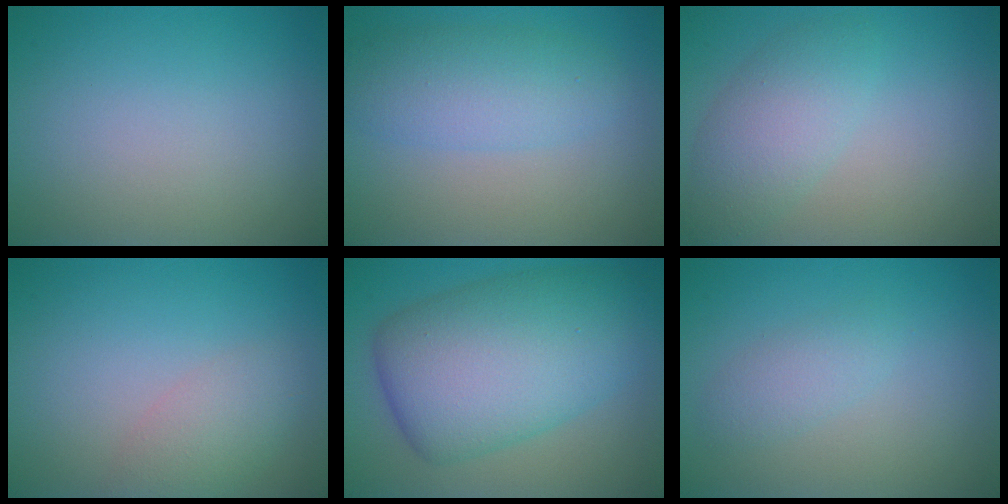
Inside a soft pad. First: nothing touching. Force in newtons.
{"total": 4.3, "press": 4.3, "slide": 0.1}
{"total": 3.7, "press": 3.7, "slide": 0.2}
{"total": 2.7, "press": 2.7, "slide": 0.2}
{"total": 10.9, "press": 10.9, "slide": 0.1}
{"total": 1.8, "press": 1.8, "slide": 0.1}